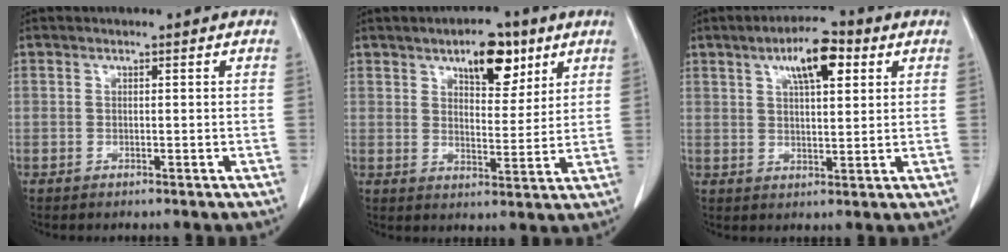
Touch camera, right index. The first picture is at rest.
{"total": 8.7, "force": [5.2, 3.5, 6.0], "torque": [-0.085, 0.007, 0.083]}
{"total": 8.2, "force": [3.9, 2.3, 6.8], "torque": [-0.116, 0.015, 0.067]}